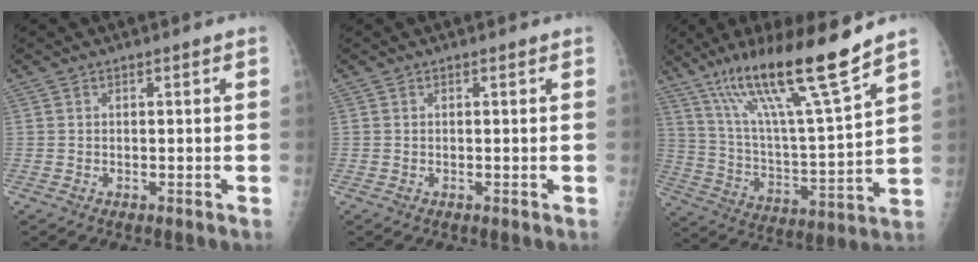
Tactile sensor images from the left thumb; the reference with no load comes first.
{"total": 0.0}
{"total": 20.4, "force": [14.1, 1.3, 14.7], "torque": [-0.234, -0.065, 0.252]}